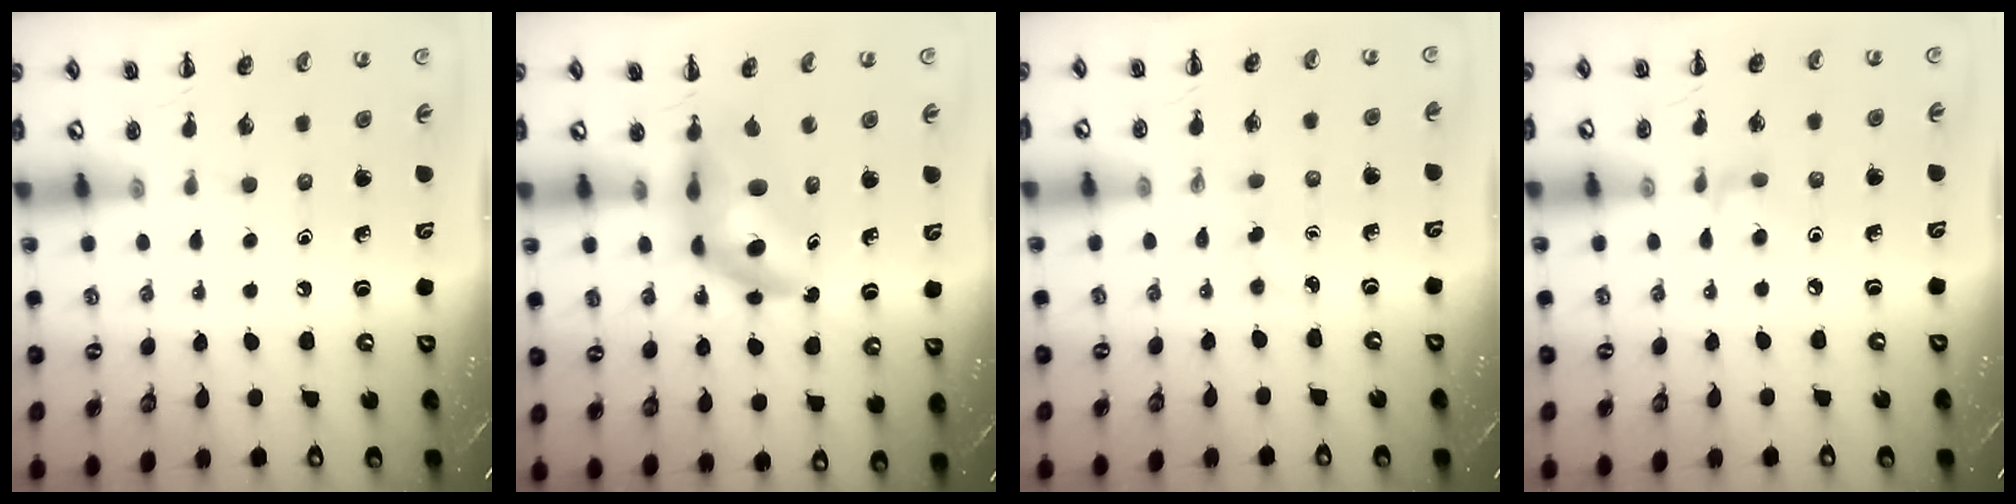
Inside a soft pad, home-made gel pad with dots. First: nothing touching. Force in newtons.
{"total": 7.9, "press": 7.8, "slide": 1.6}
{"total": 2.8, "press": 2.7, "slide": 0.8}
{"total": 3.4, "press": 3.2, "slide": 1.2}